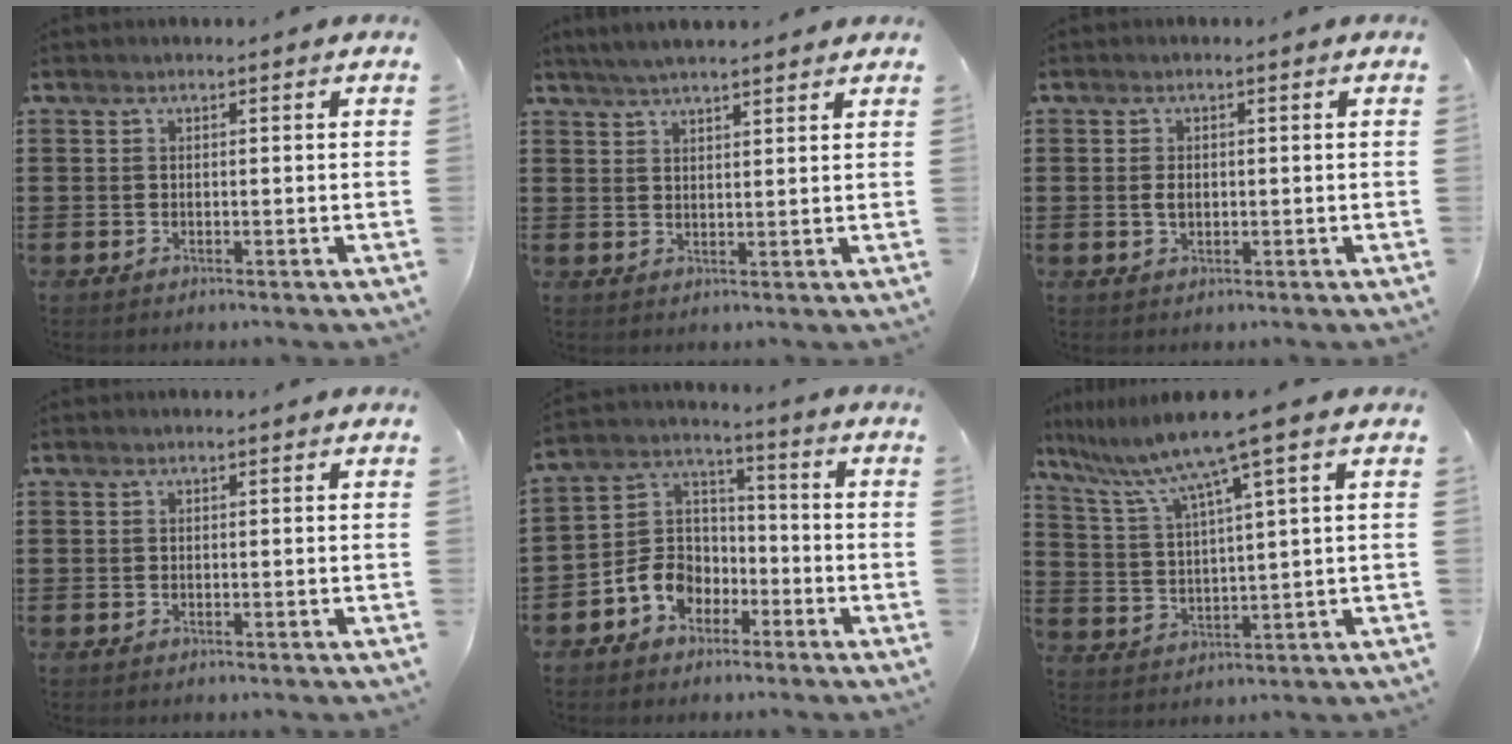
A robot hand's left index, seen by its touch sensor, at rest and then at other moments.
{"total": 3.5, "force": [3.2, 0.0, 1.3], "torque": [-0.033, -0.003, 0.060]}
{"total": 1.9, "force": [0.0, 1.1, 1.6], "torque": [-0.040, 0.003, -0.004]}
{"total": 0.0}
{"total": 7.8, "force": [-4.0, 6.2, 2.4], "torque": [-0.084, 0.019, -0.085]}
{"total": 8.8, "force": [6.1, -0.4, 6.3], "torque": [-0.152, -0.037, 0.095]}